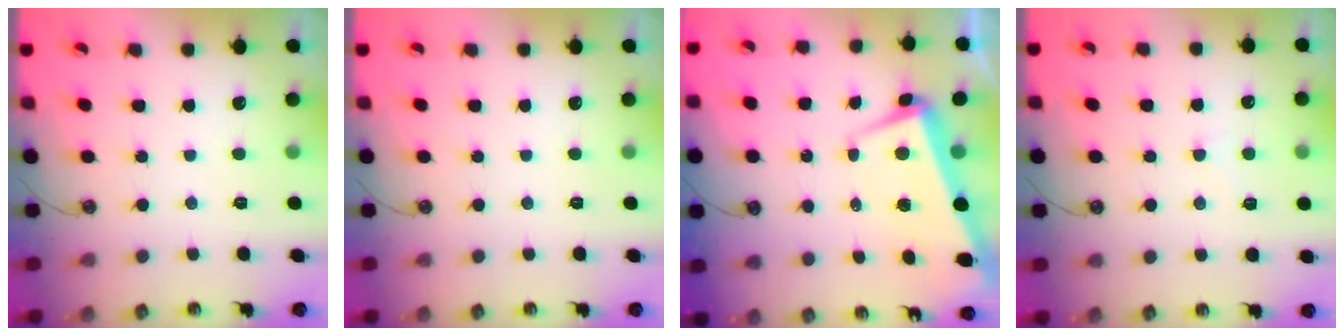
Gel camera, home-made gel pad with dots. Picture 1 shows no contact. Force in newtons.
{"total": 0.0}
{"total": 2.2, "press": 0.3, "slide": 2.1}
{"total": 1.8, "press": 1.7, "slide": 0.6}